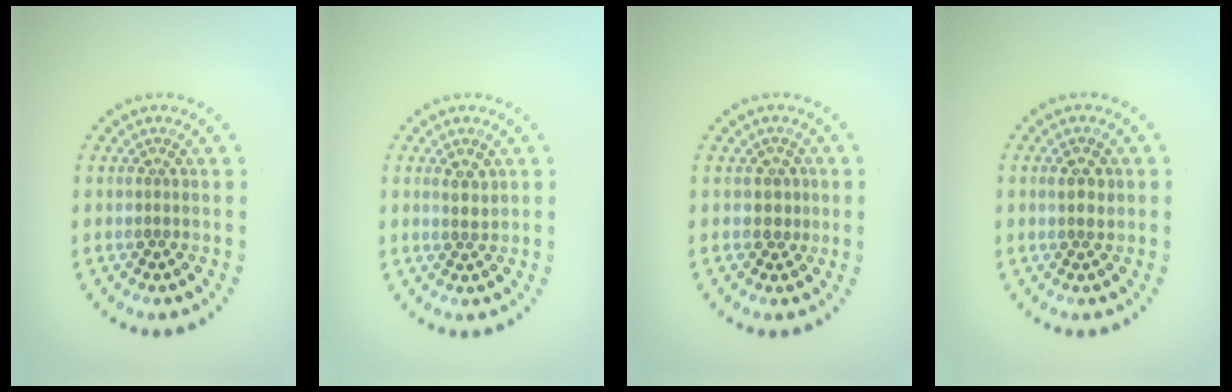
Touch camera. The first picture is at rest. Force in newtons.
{"total": 1.5, "press": 1.4, "slide": 0.6}
{"total": 1.6, "press": 1.3, "slide": 1.0}
{"total": 1.5, "press": 1.5, "slide": 0.3}